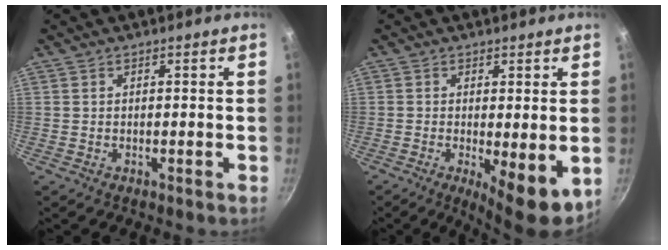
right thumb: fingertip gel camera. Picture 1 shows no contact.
{"total": 8.0, "force": [-1.2, 2.4, 7.6], "torque": [-0.098, -0.011, -0.007]}